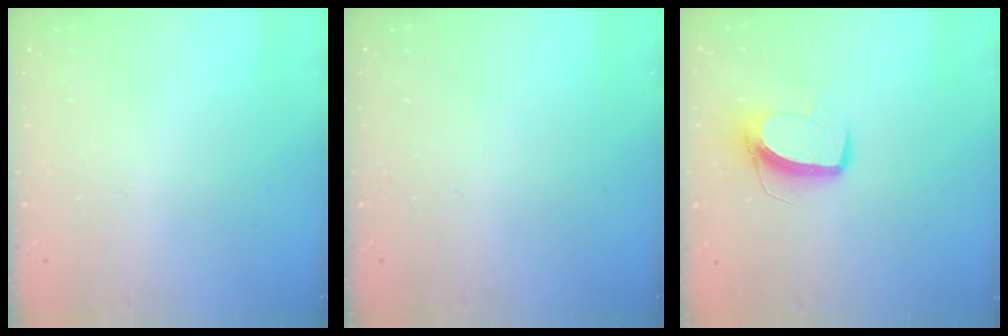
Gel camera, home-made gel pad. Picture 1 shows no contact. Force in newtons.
{"total": 0.0}
{"total": 9.9, "press": 9.9, "slide": 0.4}